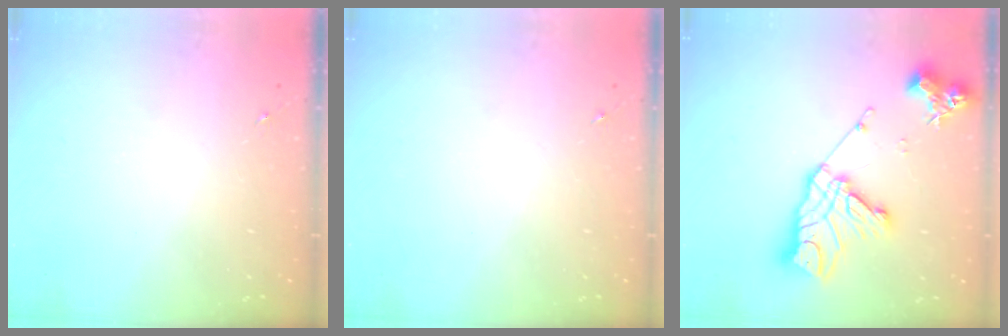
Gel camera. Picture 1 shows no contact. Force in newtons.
{"total": 0.0}
{"total": 17.7, "press": 17.6, "slide": 1.3}